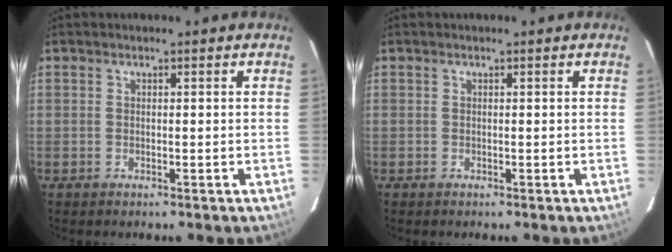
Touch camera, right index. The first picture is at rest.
{"total": 0.0}